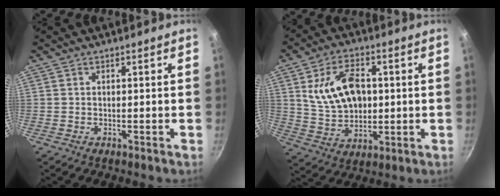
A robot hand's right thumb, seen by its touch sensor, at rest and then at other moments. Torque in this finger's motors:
{"motor_torque": [1.48, 1.55, 0.45, -0.10, 0.38]}